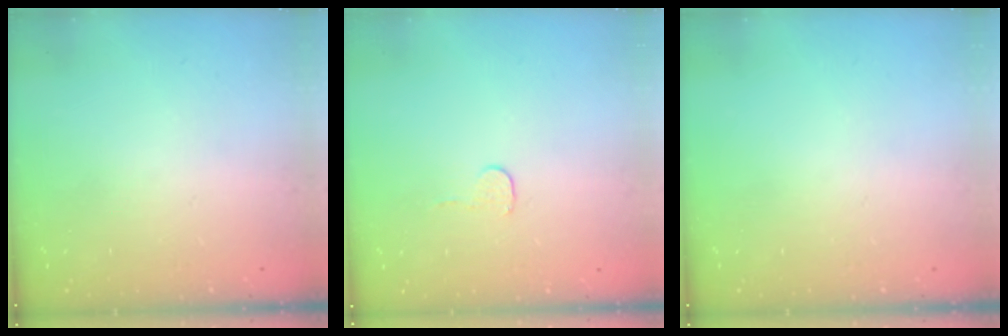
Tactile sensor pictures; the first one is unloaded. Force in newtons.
{"total": 3.7, "press": 3.7, "slide": 0.3}
{"total": 0.0}